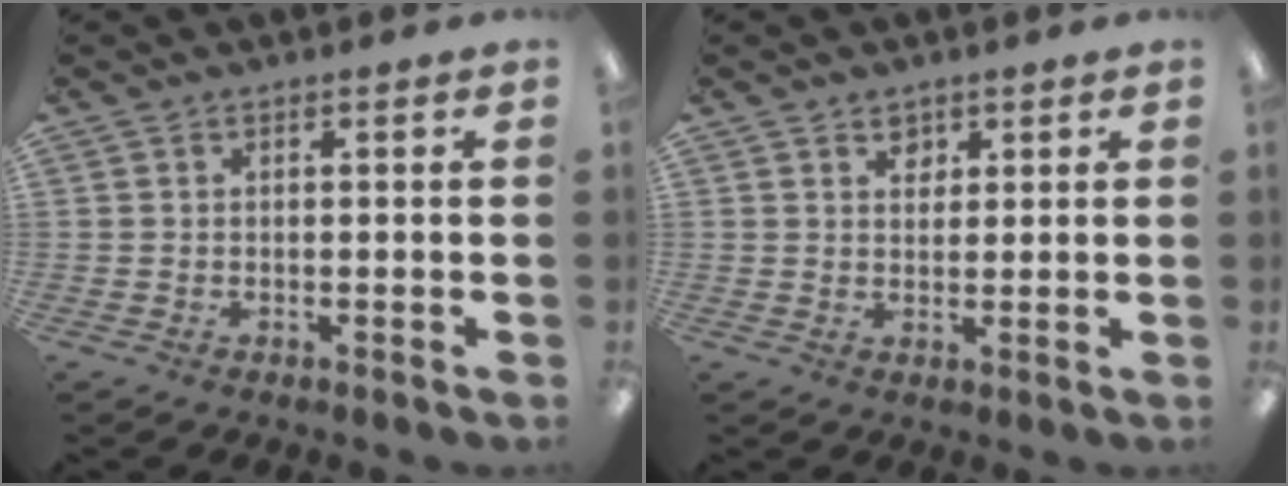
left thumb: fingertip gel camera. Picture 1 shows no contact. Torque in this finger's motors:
{"motor_torque": [0.14, -0.24, -0.18, -0.18, -0.03]}